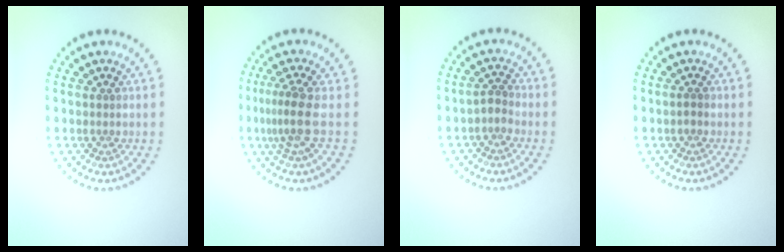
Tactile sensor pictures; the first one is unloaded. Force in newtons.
{"total": 2.8, "press": 1.9, "slide": 2.0}
{"total": 1.2, "press": 1.0, "slide": 0.7}
{"total": 0.7, "press": 0.6, "slide": 0.2}